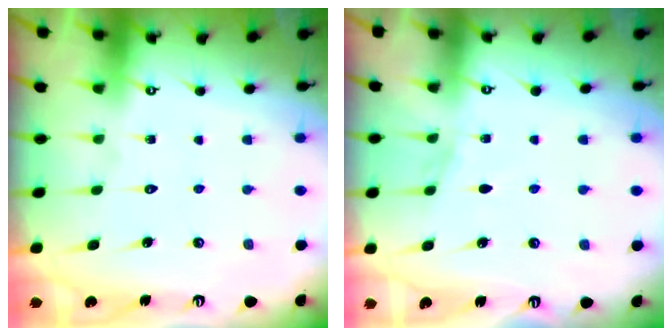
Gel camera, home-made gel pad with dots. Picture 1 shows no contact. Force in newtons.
{"total": 3.9, "press": 3.9, "slide": 0.5}